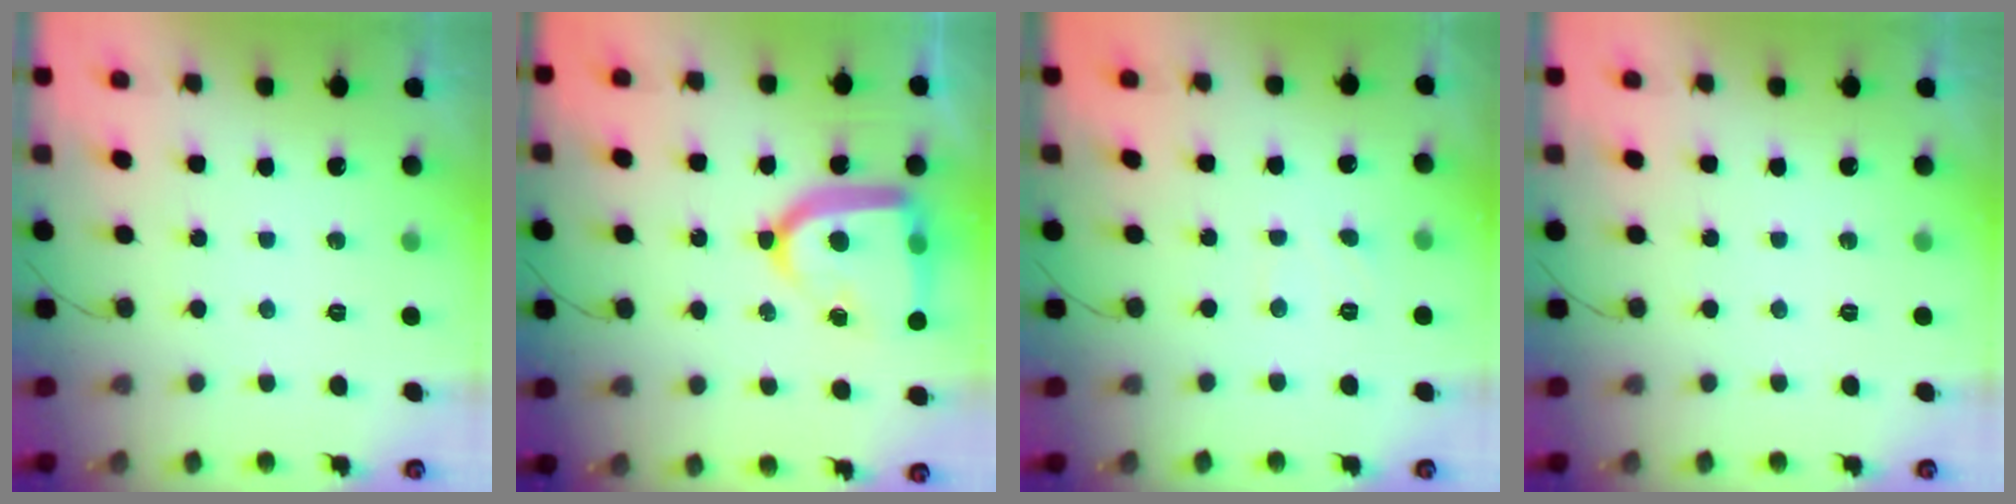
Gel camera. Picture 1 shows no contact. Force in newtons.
{"total": 17.7, "press": 17.6, "slide": 1.4}
{"total": 1.9, "press": 1.9, "slide": 0.2}
{"total": 0.0}